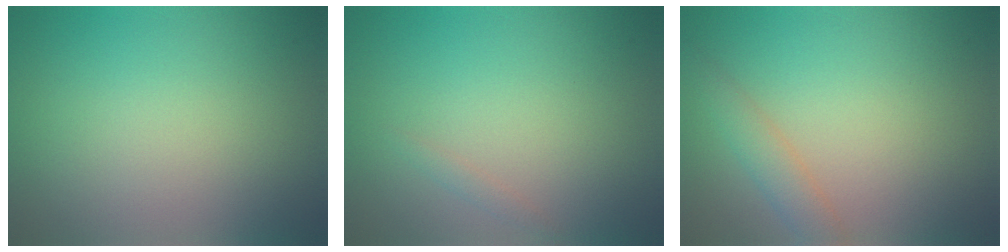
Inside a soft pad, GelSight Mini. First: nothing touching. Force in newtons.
{"total": 0.7, "press": 0.7, "slide": 0.1}
{"total": 2.2, "press": 2.2, "slide": 0.2}